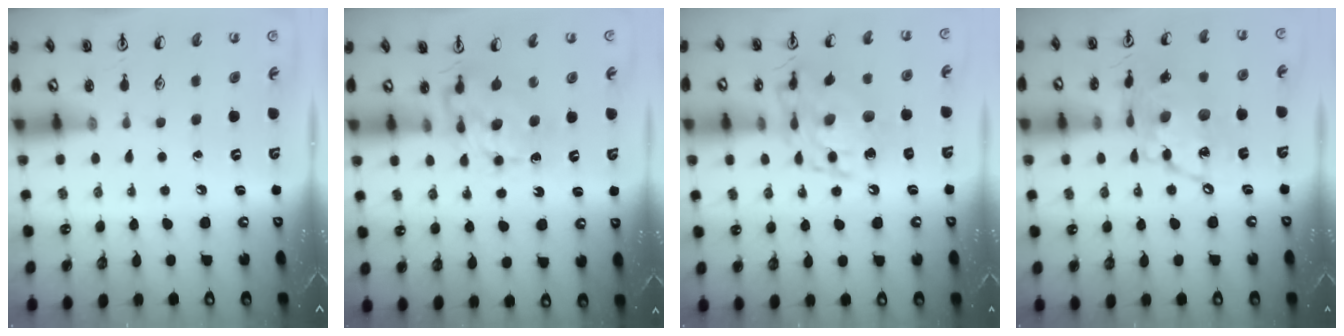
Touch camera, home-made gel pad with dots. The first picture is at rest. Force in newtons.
{"total": 6.6, "press": 6.6, "slide": 0.5}
{"total": 13.7, "press": 13.7, "slide": 1.3}
{"total": 14.8, "press": 14.7, "slide": 1.4}